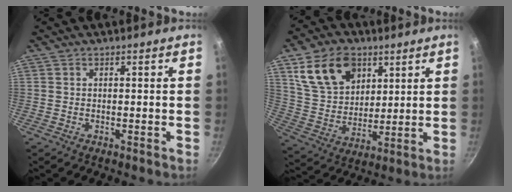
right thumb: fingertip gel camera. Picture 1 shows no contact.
{"total": 16.0, "force": [7.2, 11.1, 9.0], "torque": [-0.129, -0.019, 0.139]}